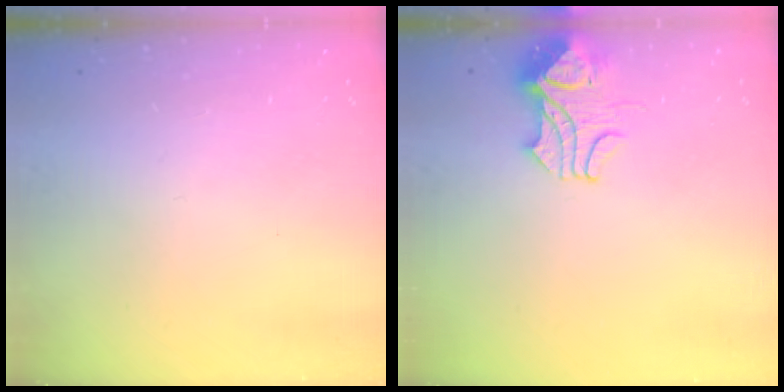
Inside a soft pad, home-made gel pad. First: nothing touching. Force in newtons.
{"total": 2.1, "press": 2.0, "slide": 0.8}